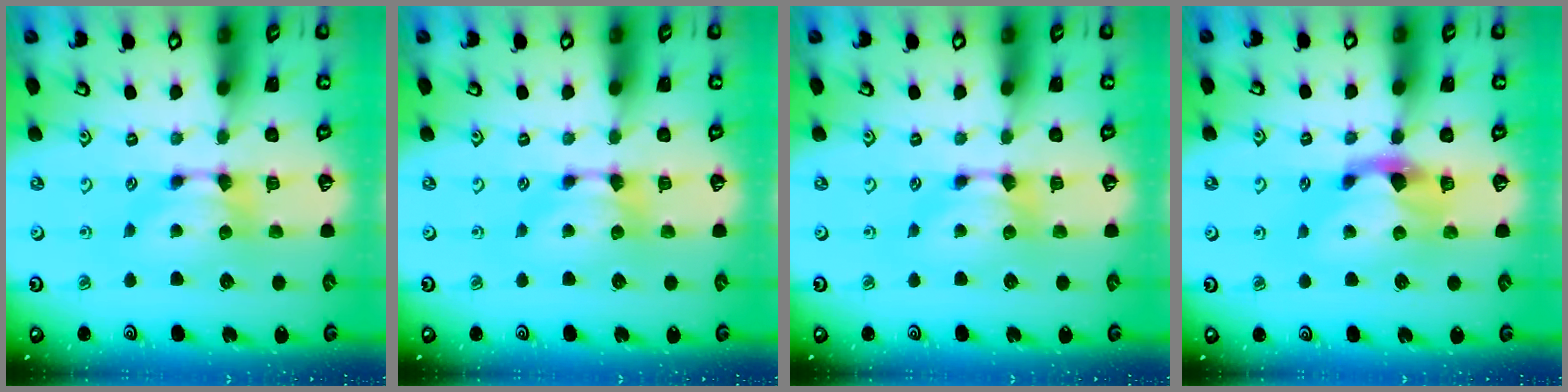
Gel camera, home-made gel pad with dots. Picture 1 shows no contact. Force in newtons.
{"total": 0.0}
{"total": 0.0}
{"total": 2.2, "press": 1.9, "slide": 1.2}